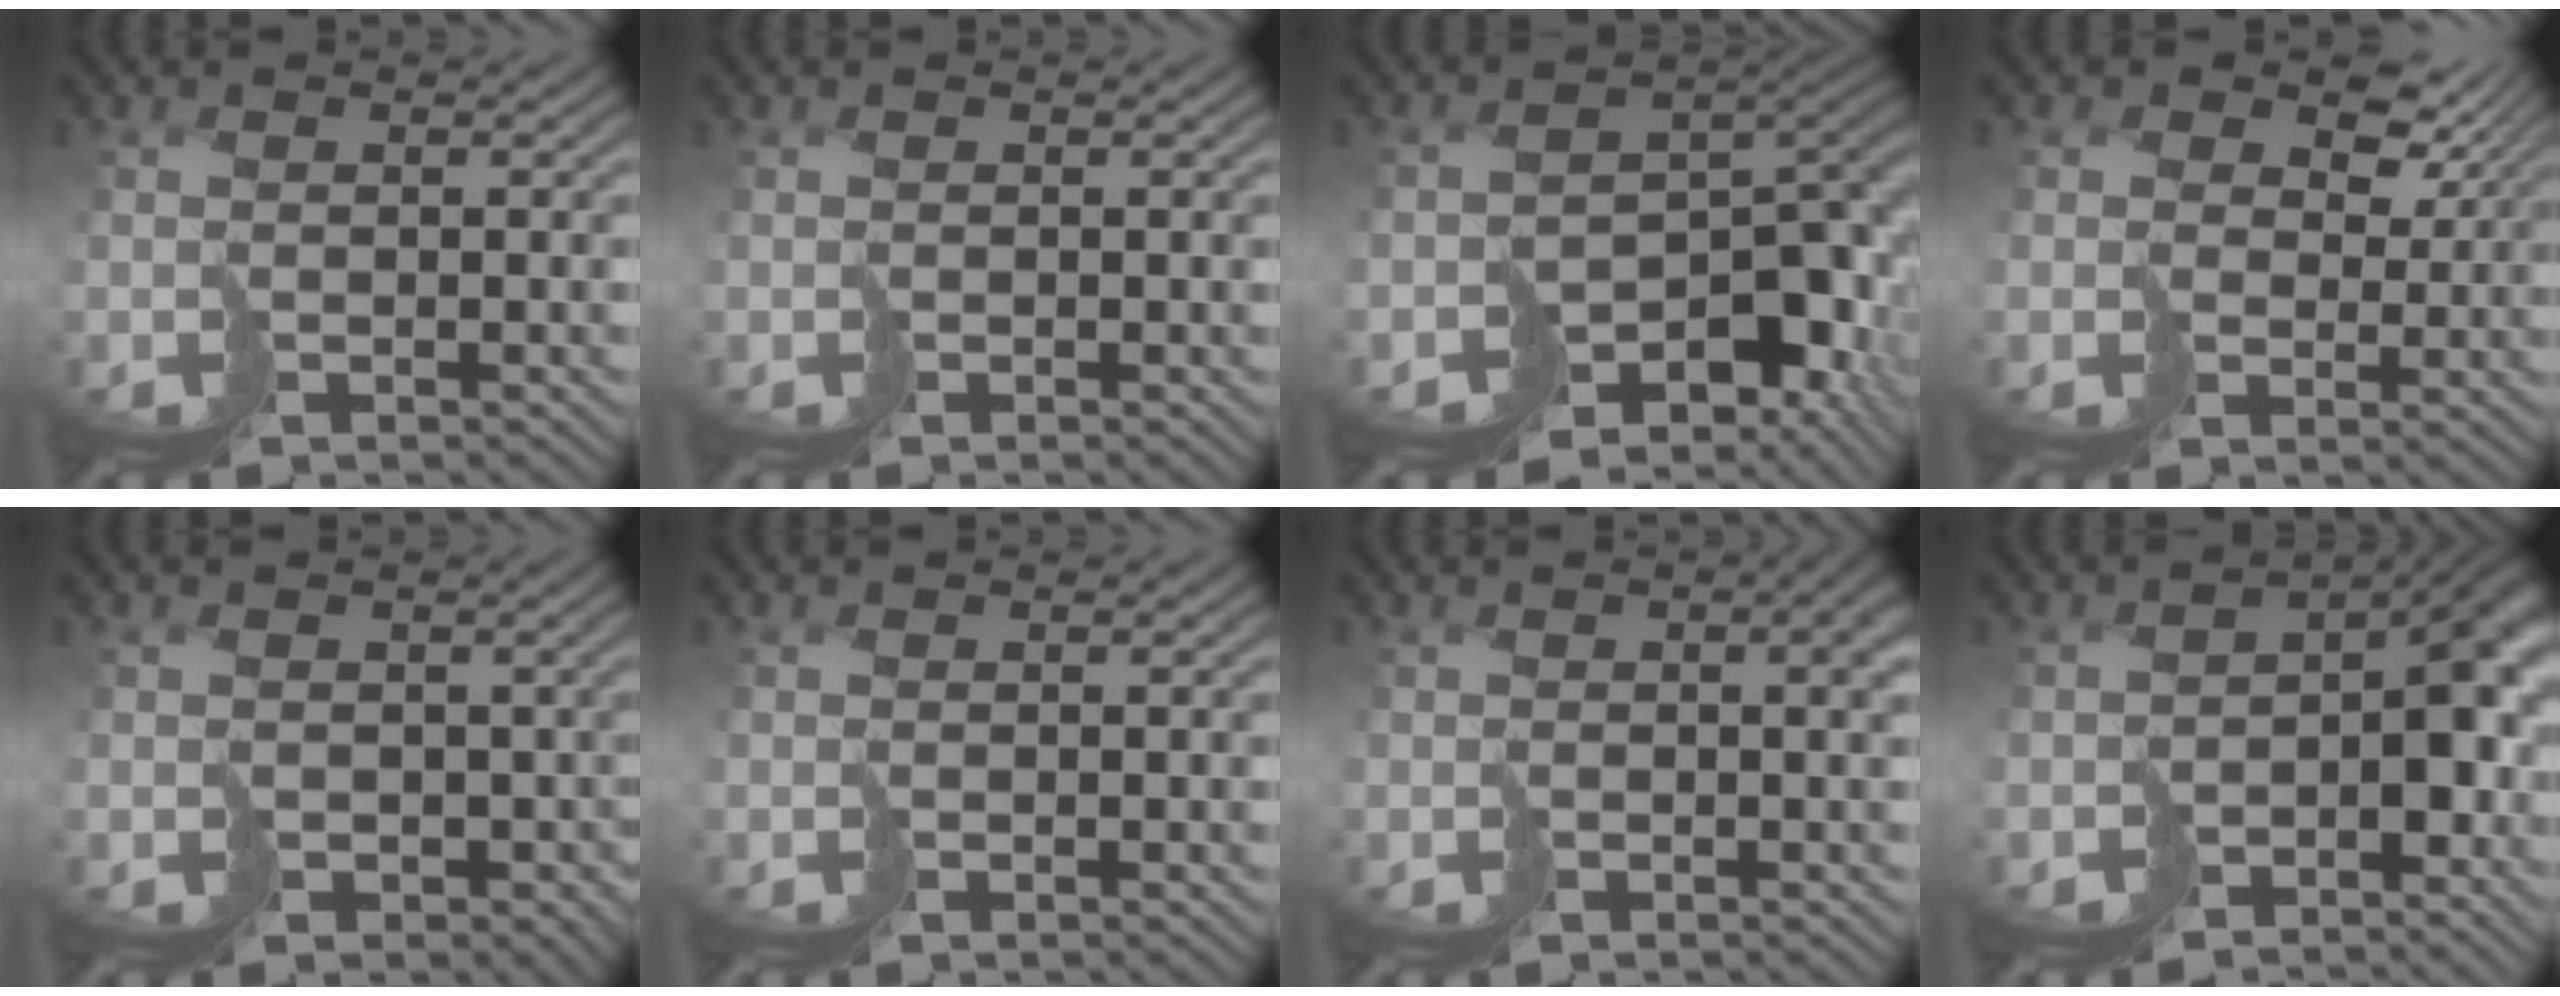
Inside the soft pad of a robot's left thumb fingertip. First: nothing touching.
{"total": 0.0}
{"total": 11.1, "force": [-5.4, 6.8, 6.9], "torque": [-0.106, -0.053, -0.050]}
{"total": 4.7, "force": [2.9, 3.3, 1.7], "torque": [-0.034, -0.001, 0.053]}
{"total": 4.2, "force": [-0.9, 3.9, 1.5], "torque": [-0.019, -0.013, -0.008]}
{"total": 0.0}
{"total": 3.9, "force": [0.4, 2.1, 3.2], "torque": [-0.056, -0.014, 0.017]}
{"total": 9.1, "force": [-3.6, 5.3, 6.5], "torque": [-0.087, -0.031, -0.041]}